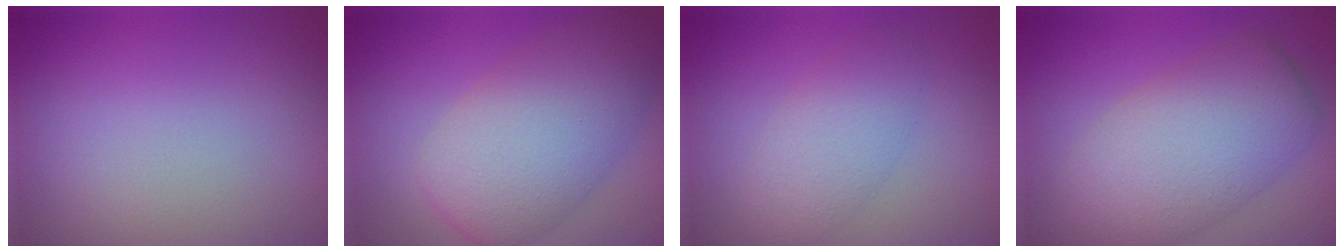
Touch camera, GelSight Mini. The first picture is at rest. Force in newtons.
{"total": 8.3, "press": 8.3, "slide": 0.2}
{"total": 3.4, "press": 3.4, "slide": 0.1}
{"total": 8.7, "press": 8.7, "slide": 0.5}